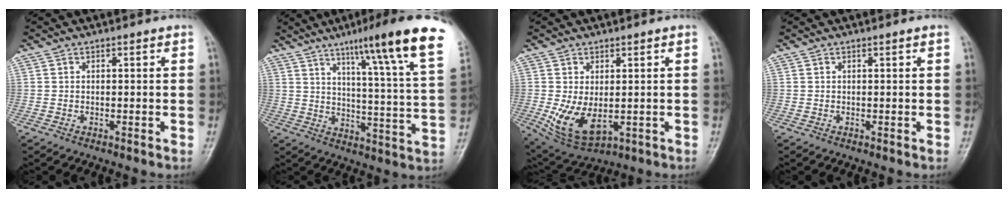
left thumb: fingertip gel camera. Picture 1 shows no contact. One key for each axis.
{"total": 20.9, "fx": 12.6, "fy": 1.5, "fz": 16.6, "tx": -0.215, "ty": -0.046, "tz": 0.170}
{"total": 8.9, "fx": -0.9, "fy": 5.1, "fz": 7.3, "tx": -0.130, "ty": -0.012, "tz": 0.006}
{"total": 0.0}